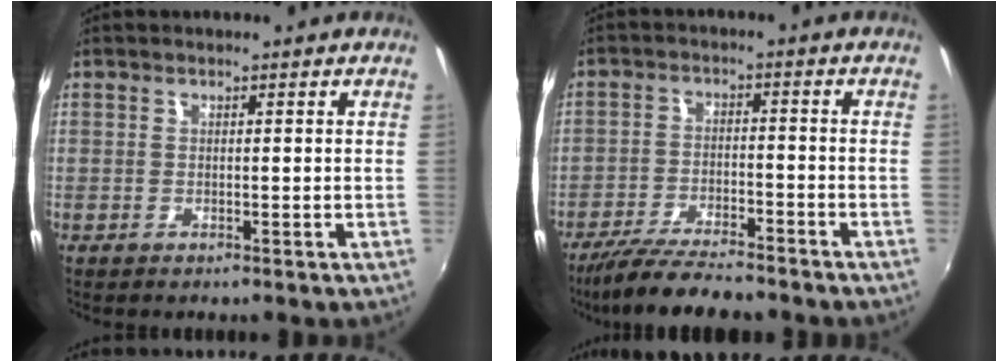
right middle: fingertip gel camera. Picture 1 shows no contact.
{"total": 11.4, "force": [-9.9, 2.0, 5.2], "torque": [-0.120, -0.020, -0.170]}